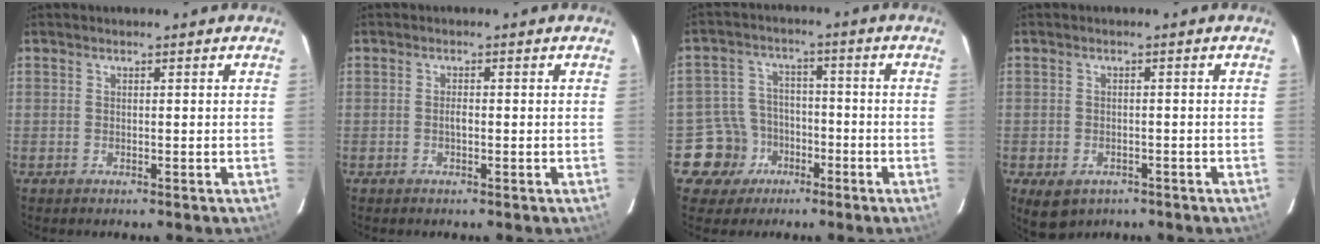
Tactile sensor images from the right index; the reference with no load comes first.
{"total": 1.2, "force": [-0.3, 0.5, 1.0], "torque": [-0.020, 0.002, -0.006]}
{"total": 8.0, "force": [-4.2, 6.8, 0.1], "torque": [-0.032, 0.026, -0.065]}
{"total": 5.1, "force": [-2.9, 3.7, 2.2], "torque": [-0.047, -0.009, -0.035]}